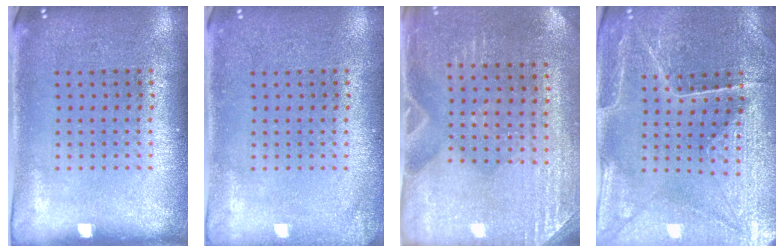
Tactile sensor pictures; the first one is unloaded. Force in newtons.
{"total": 1.1, "press": 1.1, "slide": 0.1}
{"total": 2.9, "press": 2.8, "slide": 0.9}
{"total": 2.9, "press": 2.9, "slide": 0.2}